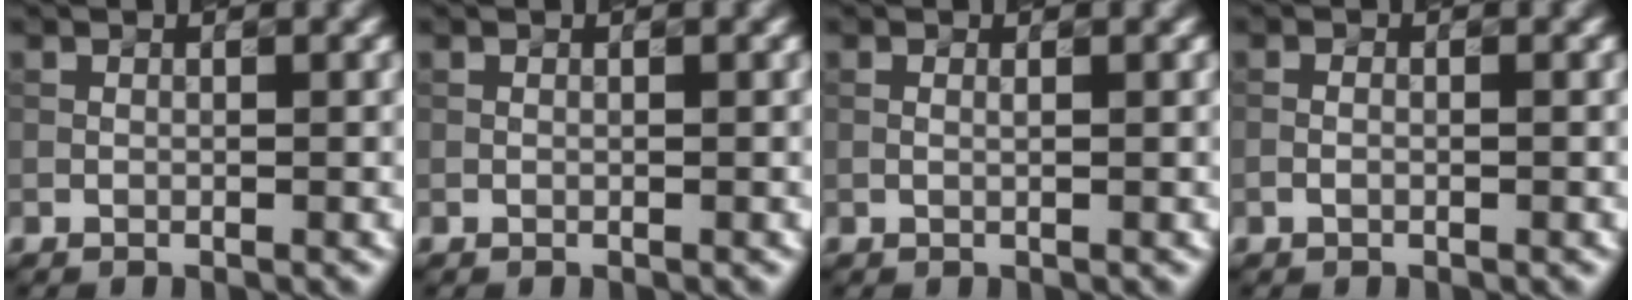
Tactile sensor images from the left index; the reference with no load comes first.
{"total": 0.0}
{"total": 0.5, "force": [0.2, 0.1, 0.5], "torque": [-0.013, -0.002, -0.002]}
{"total": 0.7, "force": [-0.3, 0.3, 0.6], "torque": [-0.013, -0.001, -0.006]}